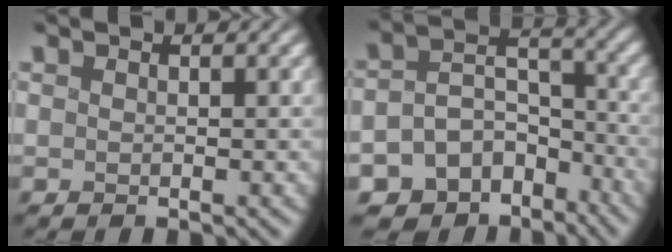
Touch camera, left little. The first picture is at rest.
{"total": 8.9, "force": [-6.6, 5.3, 2.6], "torque": [-0.031, -0.004, -0.106]}